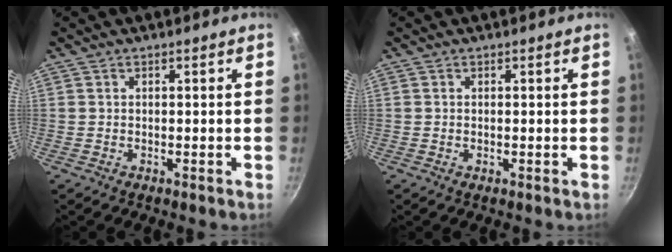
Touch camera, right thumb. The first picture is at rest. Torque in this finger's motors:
{"motor_torque": [-0.05, 0.04, -0.37, 0.14, 0.03]}